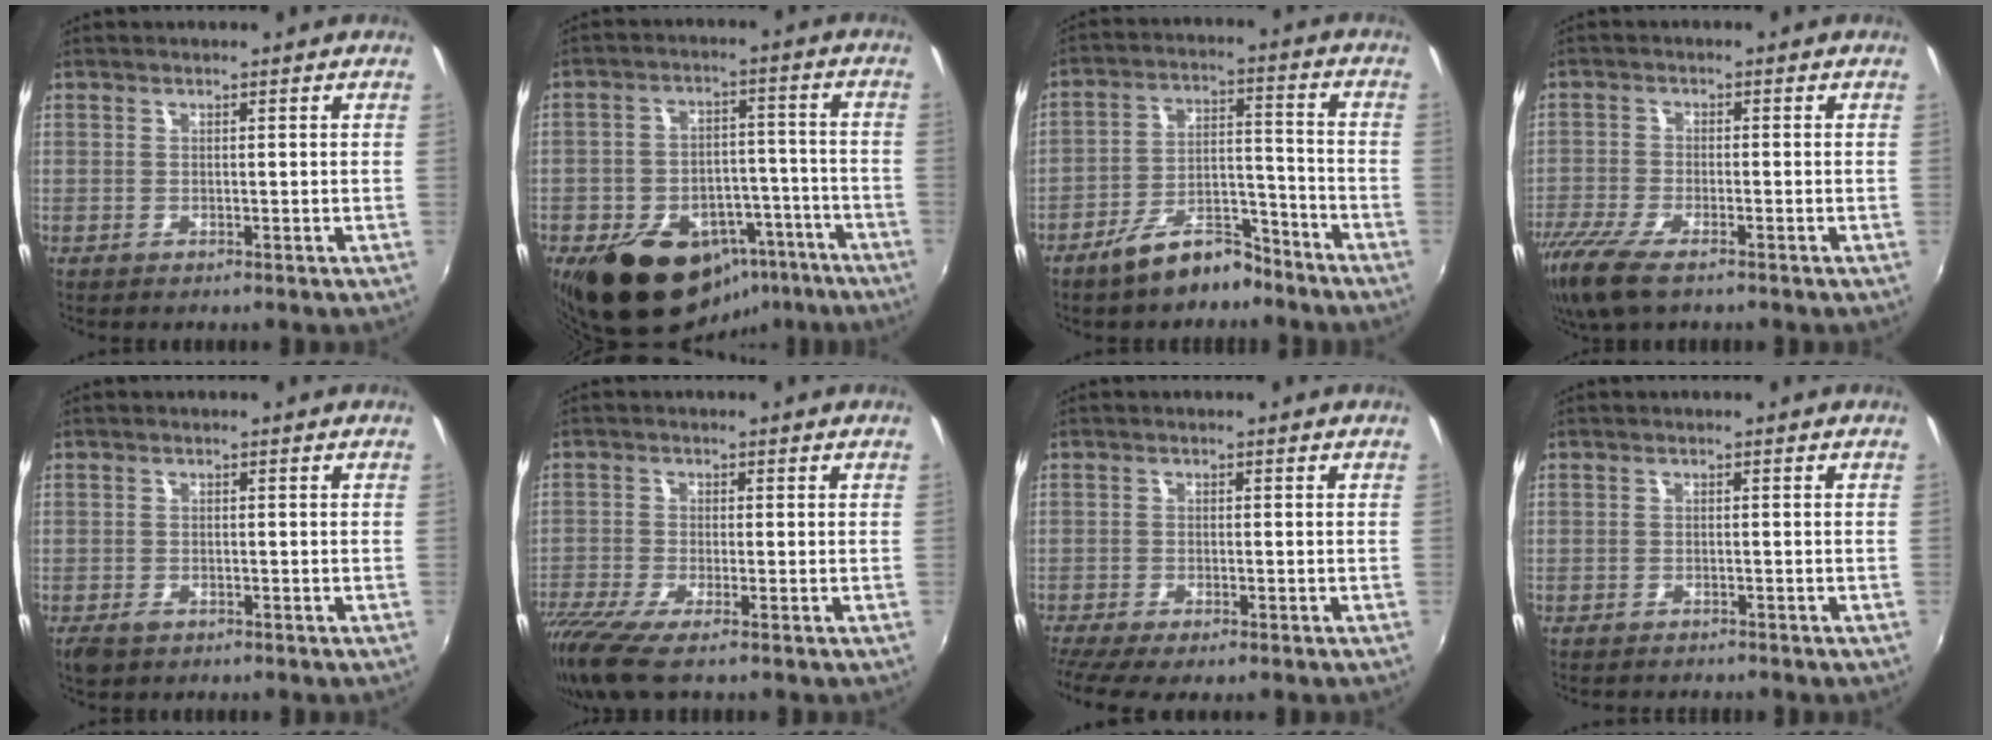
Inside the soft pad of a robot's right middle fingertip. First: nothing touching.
{"total": 20.1, "force": [-12.3, 12.5, 9.9], "torque": [-0.196, 0.023, -0.152]}
{"total": 10.0, "force": [-8.0, 3.9, 4.6], "torque": [-0.083, 0.036, -0.121]}
{"total": 10.3, "force": [-7.2, 3.0, 6.7], "torque": [-0.162, -0.040, -0.140]}
{"total": 3.1, "force": [-2.0, 1.7, 1.5], "torque": [-0.036, -0.010, -0.037]}
{"total": 9.4, "force": [-6.8, 1.3, 6.3], "torque": [-0.153, -0.044, -0.125]}
{"total": 5.7, "force": [-4.7, 0.6, 3.3], "torque": [-0.082, -0.032, -0.082]}
{"total": 3.1, "force": [-2.9, 0.4, 0.9], "torque": [-0.029, -0.010, -0.046]}